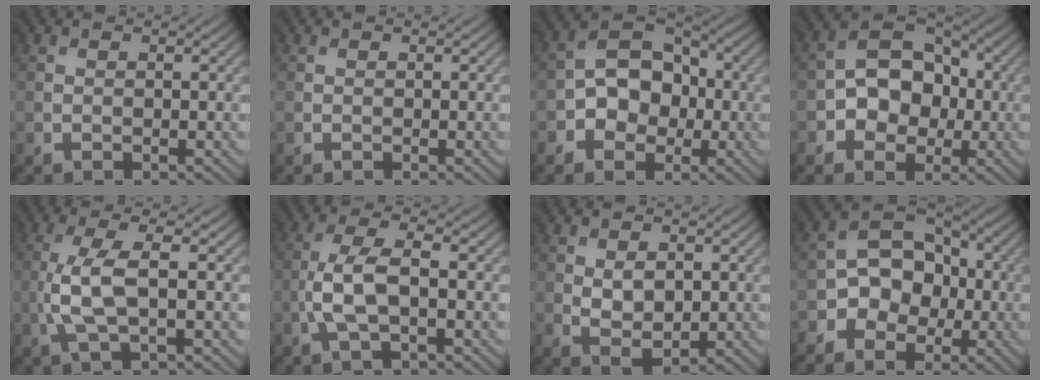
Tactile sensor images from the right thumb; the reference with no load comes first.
{"total": 0.0}
{"total": 6.6, "force": [-1.5, 5.4, 3.5], "torque": [-0.049, 0.012, -0.043]}
{"total": 7.3, "force": [-1.2, 5.9, 4.0], "torque": [-0.056, 0.013, -0.040]}
{"total": 5.0, "force": [-0.5, 1.4, 4.8], "torque": [-0.115, 0.013, -0.012]}
{"total": 4.8, "force": [-1.2, 1.4, 4.4], "torque": [-0.102, 0.015, -0.023]}
{"total": 4.1, "force": [1.0, 3.0, 2.6], "torque": [-0.053, -0.005, 0.024]}
{"total": 7.3, "force": [-2.1, 6.1, 3.5], "torque": [-0.036, 0.002, -0.043]}